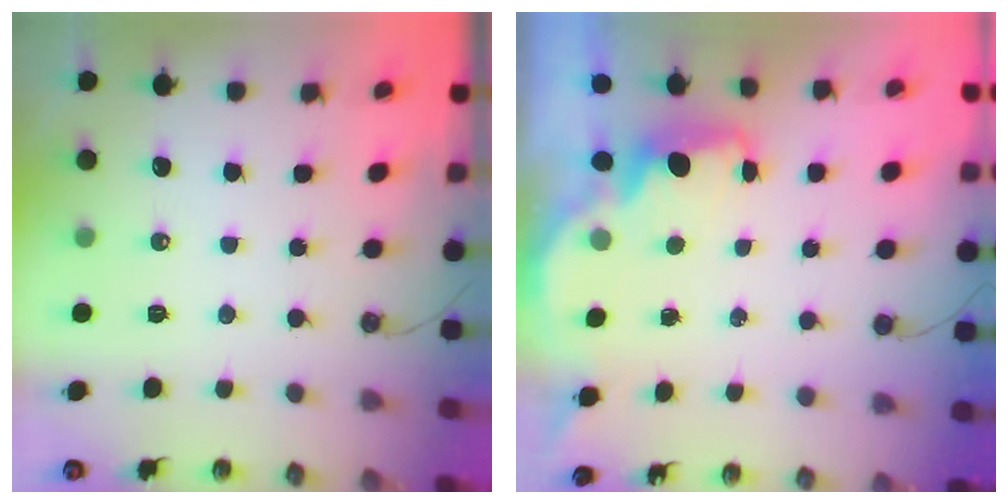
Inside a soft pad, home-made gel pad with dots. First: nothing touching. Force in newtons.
{"total": 1.8, "press": 1.6, "slide": 0.7}